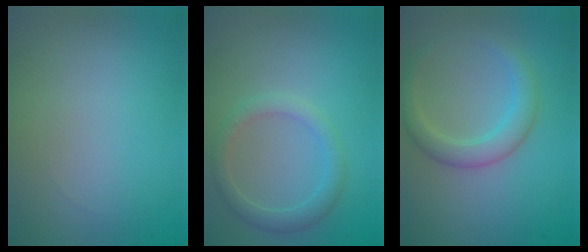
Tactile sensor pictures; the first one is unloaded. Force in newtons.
{"total": 2.2, "press": 2.2, "slide": 0.1}
{"total": 2.8, "press": 2.8, "slide": 0.2}